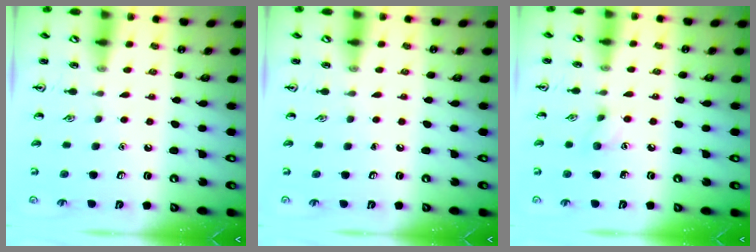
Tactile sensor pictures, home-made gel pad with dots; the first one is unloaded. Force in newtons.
{"total": 0.0}
{"total": 4.8, "press": 4.6, "slide": 1.3}